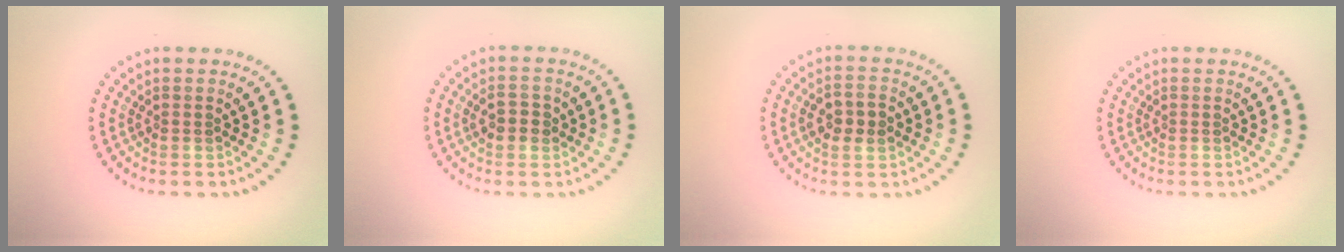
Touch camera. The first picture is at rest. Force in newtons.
{"total": 2.2, "press": 2.2, "slide": 0.1}
{"total": 2.7, "press": 2.7, "slide": 0.4}
{"total": 0.0}